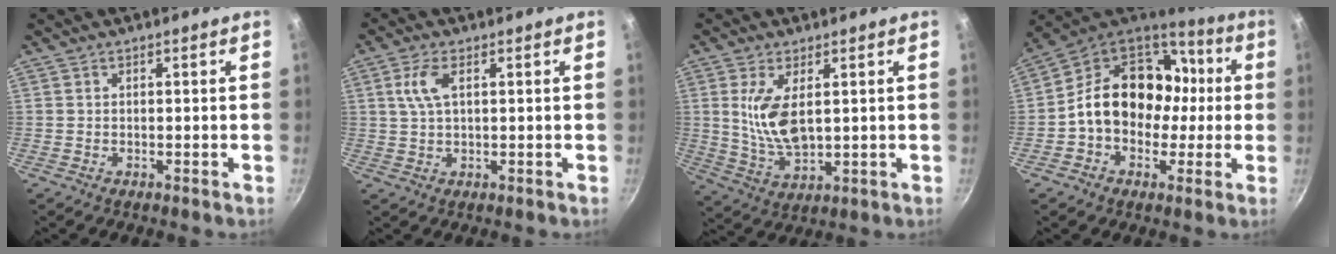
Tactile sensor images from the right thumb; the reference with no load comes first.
{"total": 4.7, "force": [1.5, 2.1, 3.9], "torque": [-0.093, 0.005, 0.030]}
{"total": 9.2, "force": [1.9, 4.3, 7.9], "torque": [-0.154, -0.017, 0.050]}
{"total": 19.0, "force": [-0.8, 14.3, 12.4], "torque": [-0.160, 0.054, -0.016]}